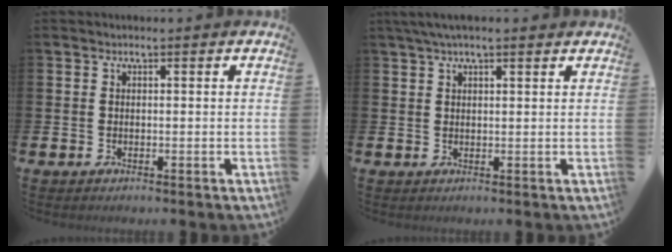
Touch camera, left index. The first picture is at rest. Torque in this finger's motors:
{"motor_torque": [1.07, -1.07, 0.70, 0.21]}